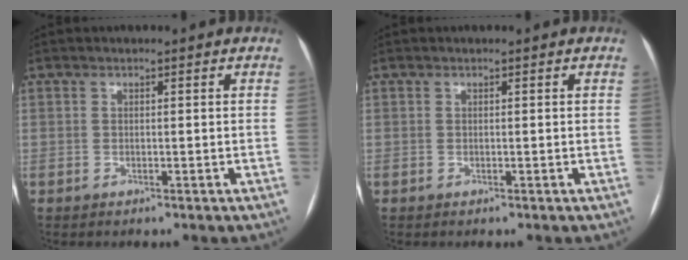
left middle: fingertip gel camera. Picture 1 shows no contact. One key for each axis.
{"total": 0.0}